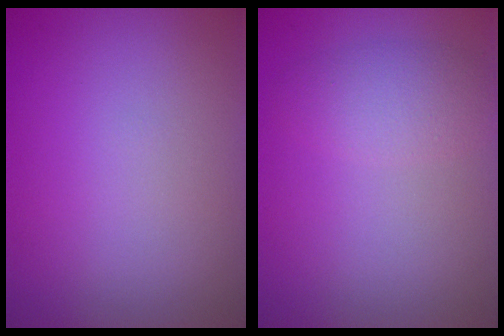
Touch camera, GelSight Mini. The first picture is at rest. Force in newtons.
{"total": 2.4, "press": 2.4, "slide": 0.1}